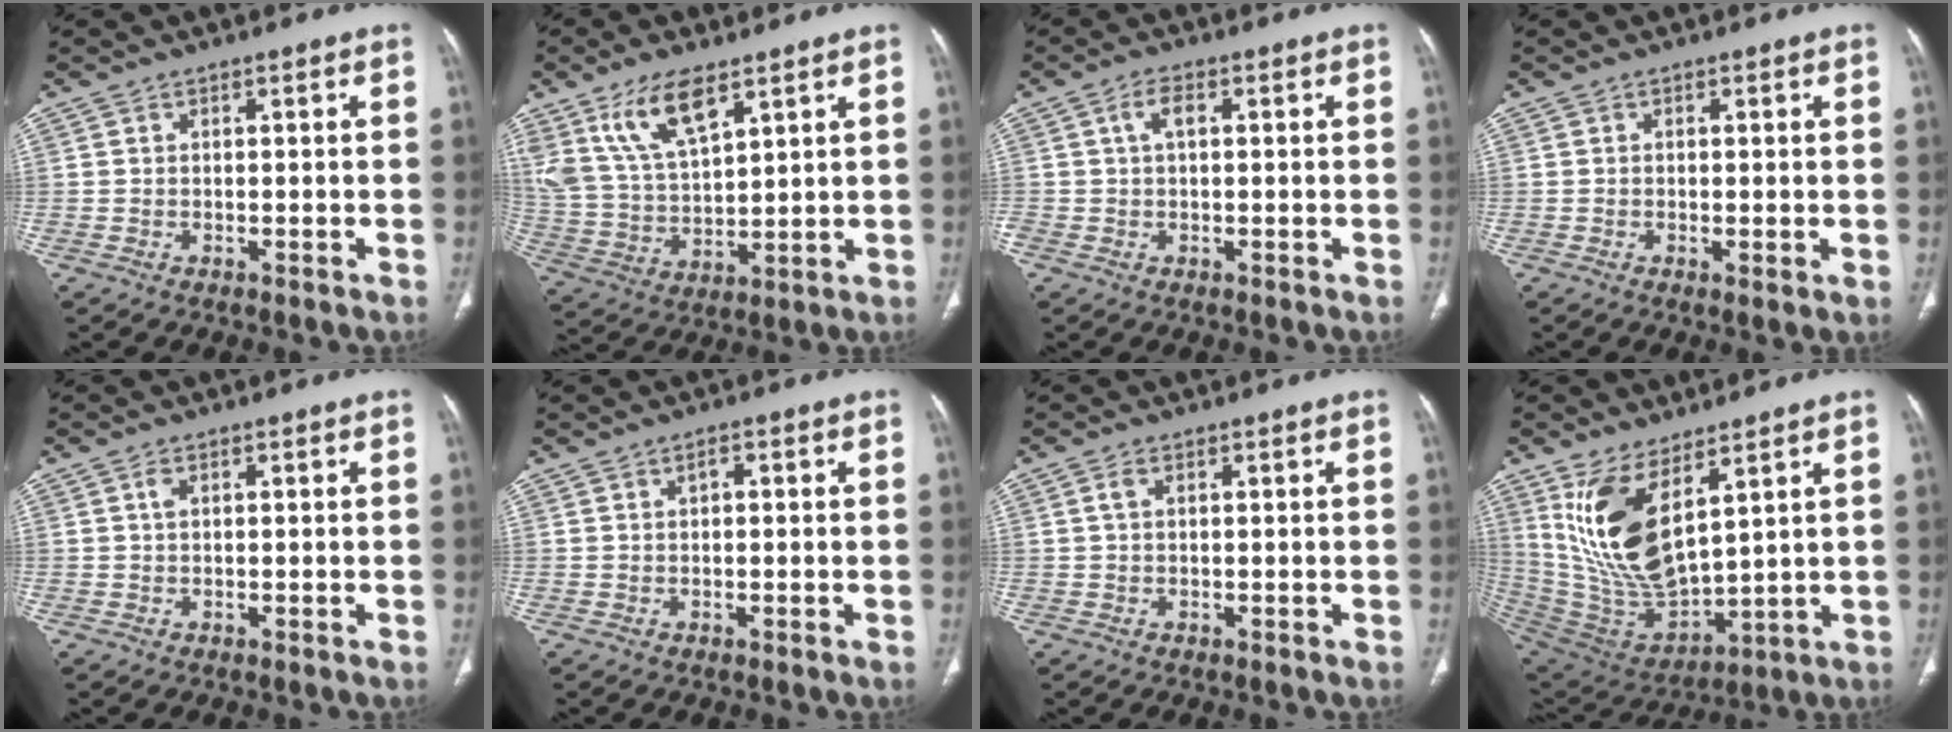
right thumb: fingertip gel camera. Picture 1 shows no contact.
{"total": 13.3, "force": [7.9, 5.7, 9.1], "torque": [-0.169, -0.028, 0.165]}
{"total": 3.2, "force": [0.8, 1.7, 2.6], "torque": [-0.054, 0.012, 0.016]}
{"total": 1.3, "force": [-0.1, 0.3, 1.3], "torque": [-0.024, -0.006, -0.001]}
{"total": 1.5, "force": [0.6, 0.9, 1.1], "torque": [-0.021, 0.005, 0.012]}
{"total": 1.5, "force": [0.5, 0.8, 1.1], "torque": [-0.018, 0.004, 0.009]}
{"total": 1.6, "force": [0.6, 0.8, 1.2], "torque": [-0.029, 0.007, 0.015]}
{"total": 17.1, "force": [7.6, 7.6, 13.3], "torque": [-0.248, -0.041, 0.176]}